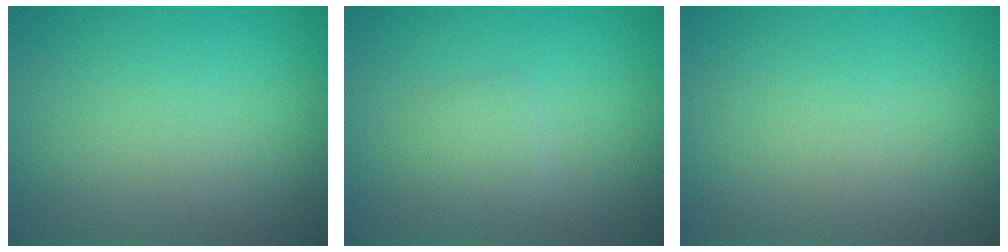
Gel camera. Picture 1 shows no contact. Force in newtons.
{"total": 1.6, "press": 1.6, "slide": 0.1}
{"total": 0.0}